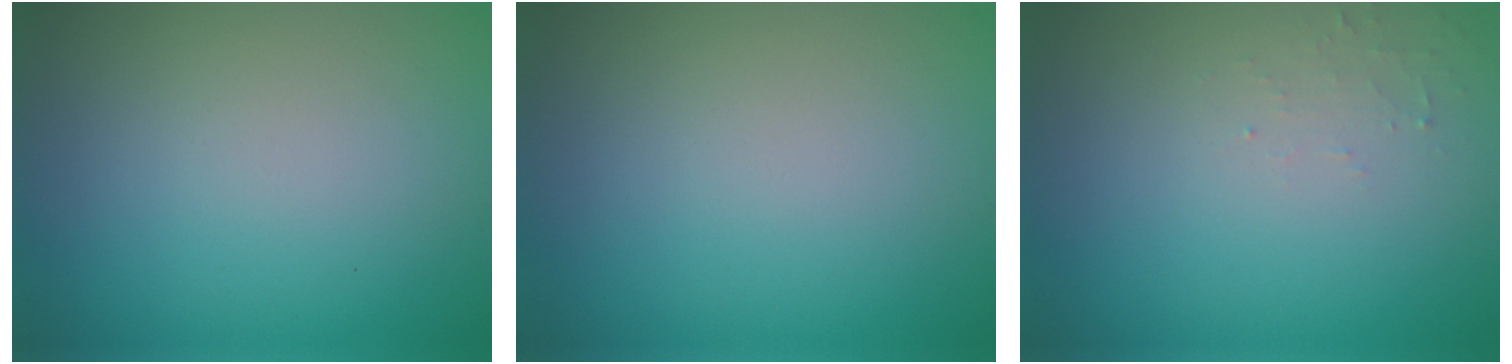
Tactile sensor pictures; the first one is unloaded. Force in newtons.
{"total": 0.0}
{"total": 1.1, "press": 1.1, "slide": 0.2}